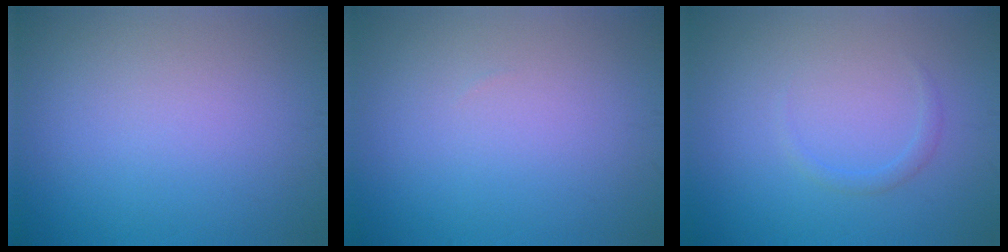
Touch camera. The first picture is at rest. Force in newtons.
{"total": 0.0}
{"total": 0.9, "press": 0.9, "slide": 0.1}